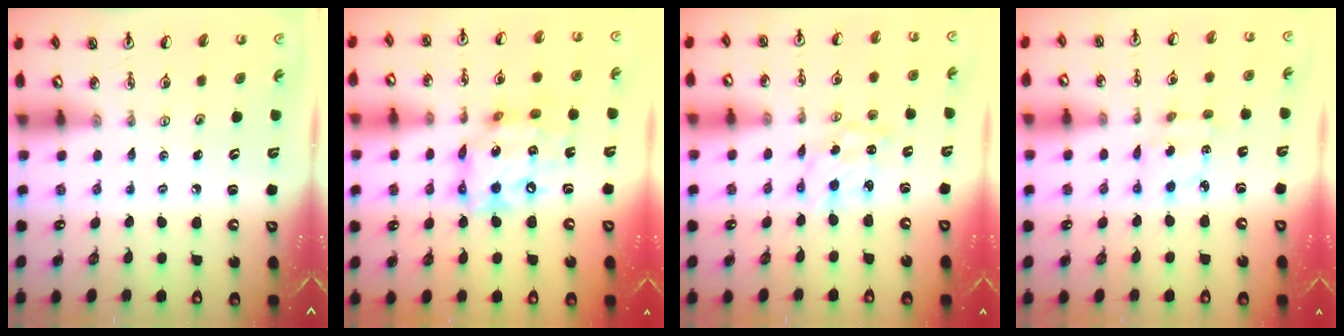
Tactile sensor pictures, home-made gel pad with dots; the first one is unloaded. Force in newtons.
{"total": 12.2, "press": 12.1, "slide": 1.1}
{"total": 1.8, "press": 1.8, "slide": 0.1}
{"total": 2.7, "press": 2.7, "slide": 0.2}